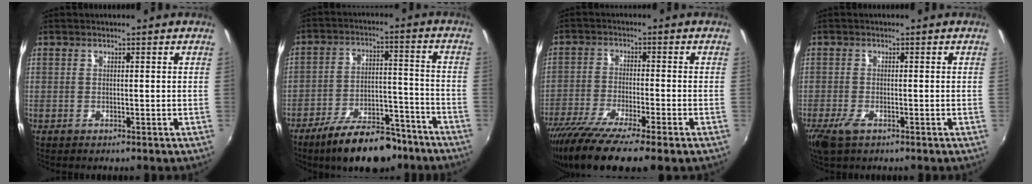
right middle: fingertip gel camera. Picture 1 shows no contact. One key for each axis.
{"total": 16.3, "fx": -12.5, "fy": 6.2, "fz": 8.3, "tx": -0.148, "ty": 0.004, "tz": -0.182}
{"total": 14.2, "fx": -10.5, "fy": 1.6, "fz": 9.5, "tx": -0.194, "ty": -0.055, "tz": -0.182}
{"total": 3.6, "fx": -2.2, "fy": 1.3, "fz": 2.5, "tx": -0.060, "ty": -0.012, "tz": -0.043}